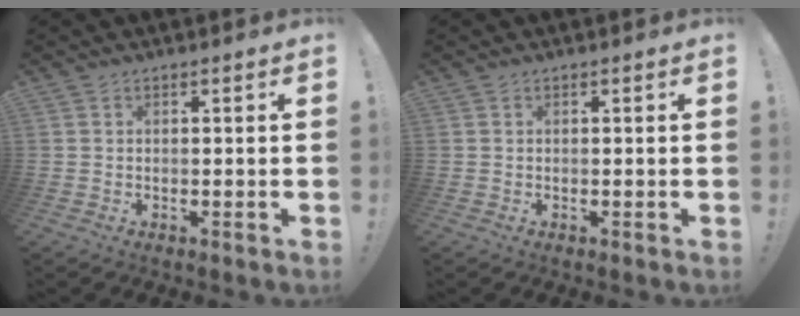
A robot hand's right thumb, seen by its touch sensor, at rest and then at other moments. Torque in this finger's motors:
{"motor_torque": [-0.13, 0.13, 0.00, 0.00, 0.00]}